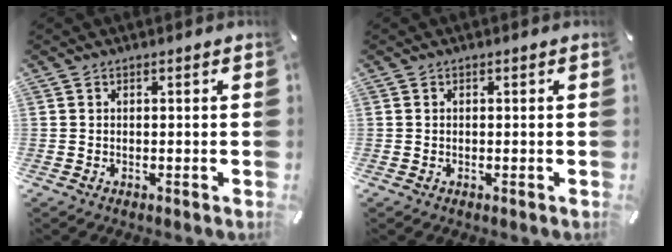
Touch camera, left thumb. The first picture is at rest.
{"total": 0.0}